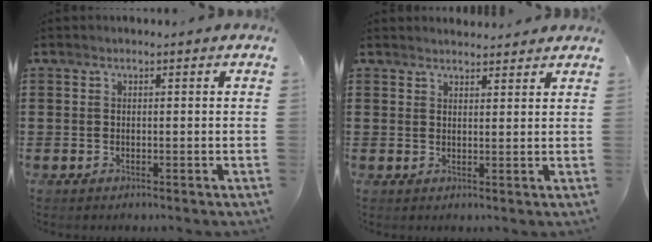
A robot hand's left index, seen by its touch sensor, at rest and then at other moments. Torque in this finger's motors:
{"motor_torque": [0.19, -0.11, 0.08, -0.01]}